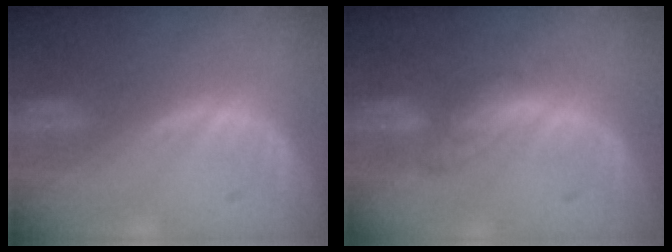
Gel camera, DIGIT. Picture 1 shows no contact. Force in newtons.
{"total": 5.0, "press": 4.6, "slide": 2.0}